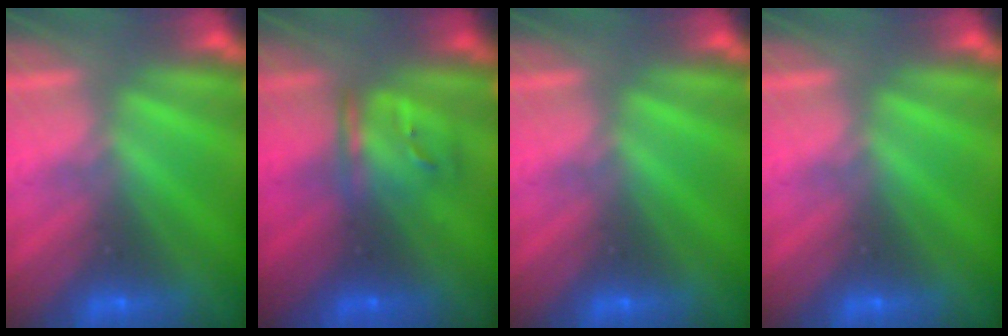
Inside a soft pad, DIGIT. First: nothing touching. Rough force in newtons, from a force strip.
{"total": 3.6}
{"total": 0.0}
{"total": 0.0}